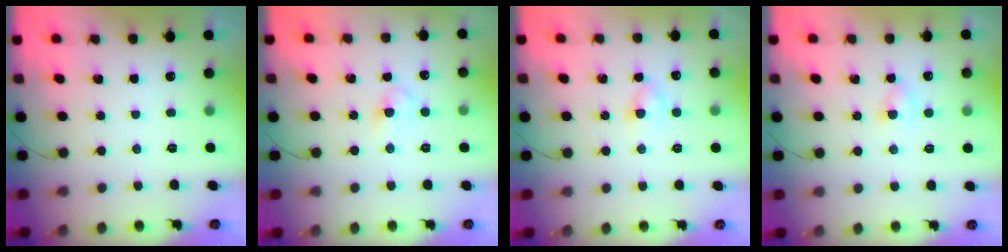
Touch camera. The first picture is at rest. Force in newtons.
{"total": 3.1, "press": 2.9, "slide": 1.0}
{"total": 2.9, "press": 2.6, "slide": 1.3}
{"total": 1.7, "press": 1.6, "slide": 0.5}